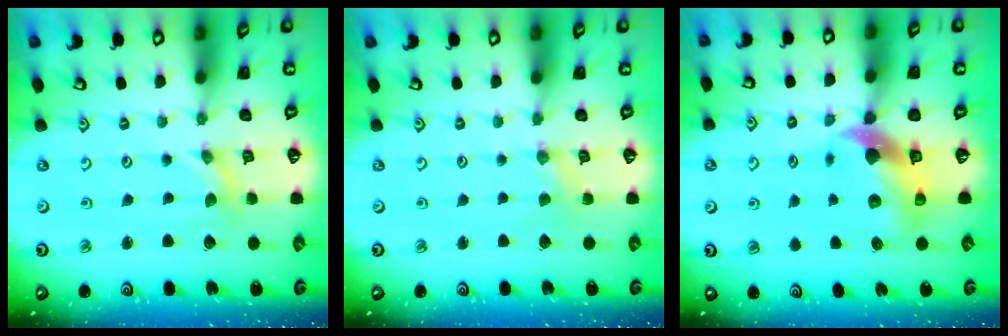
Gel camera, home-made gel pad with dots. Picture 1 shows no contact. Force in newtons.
{"total": 1.8, "press": 1.7, "slide": 0.4}
{"total": 10.1, "press": 10.0, "slide": 1.5}